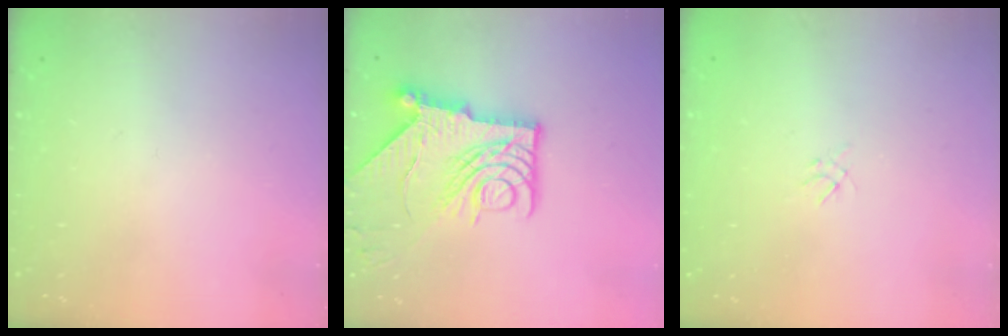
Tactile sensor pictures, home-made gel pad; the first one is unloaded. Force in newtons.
{"total": 15.2, "press": 15.1, "slide": 1.8}
{"total": 1.2, "press": 1.1, "slide": 0.5}